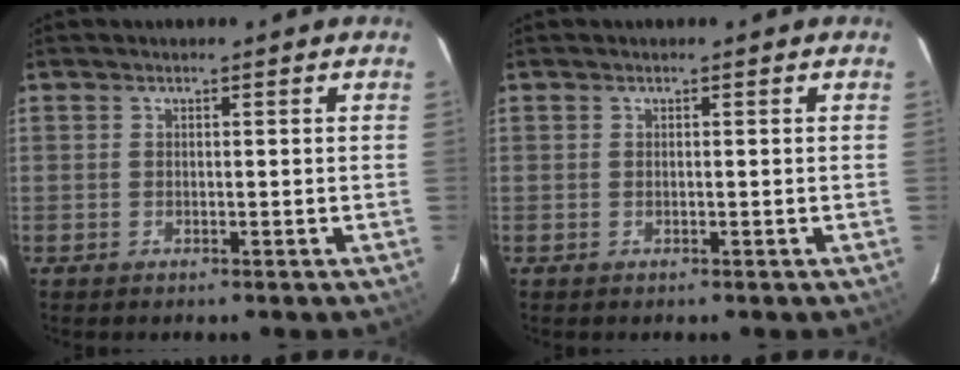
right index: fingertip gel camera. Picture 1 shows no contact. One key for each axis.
{"total": 0.0}